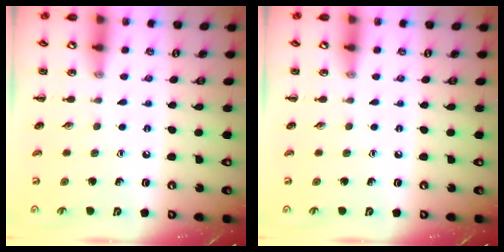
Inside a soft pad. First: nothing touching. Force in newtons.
{"total": 0.0}